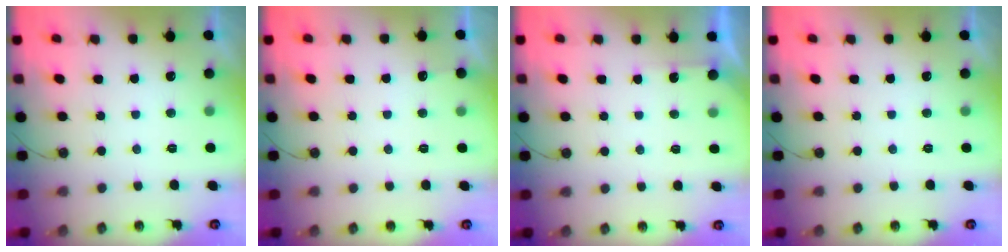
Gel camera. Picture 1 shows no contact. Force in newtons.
{"total": 2.8, "press": 2.8, "slide": 0.4}
{"total": 1.7, "press": 1.7, "slide": 0.3}
{"total": 0.0}